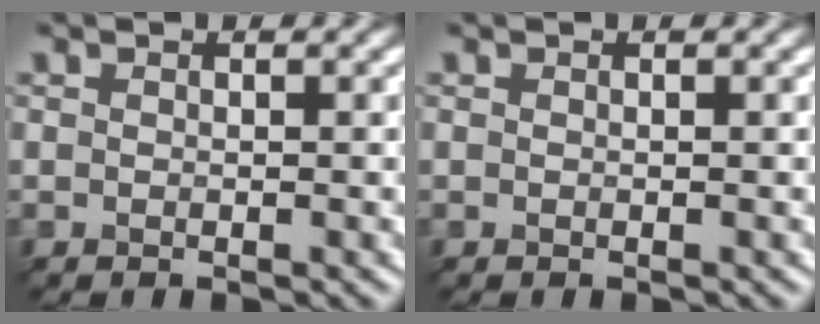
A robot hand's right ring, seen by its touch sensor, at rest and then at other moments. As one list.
[{"total": 0.0}]